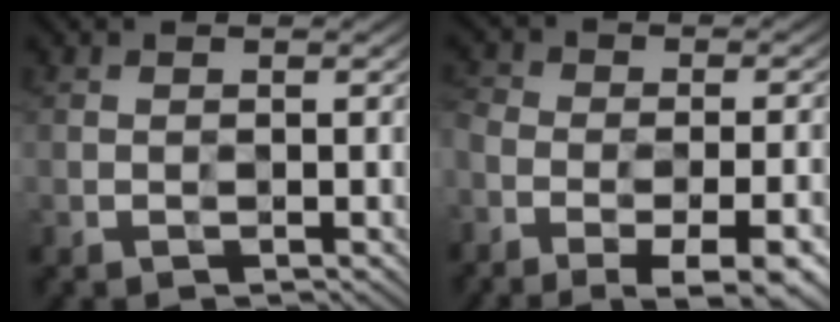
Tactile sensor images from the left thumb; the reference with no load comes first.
{"total": 12.7, "force": [-8.9, 5.4, 7.3], "torque": [-0.109, -0.014, -0.113]}